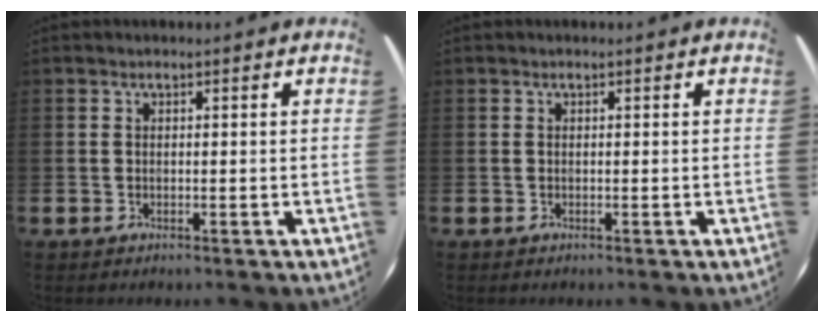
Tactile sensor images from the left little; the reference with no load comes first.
{"total": 0.0}